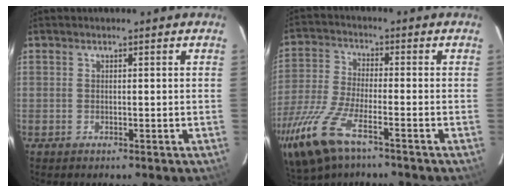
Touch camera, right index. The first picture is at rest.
{"total": 15.3, "force": [-9.1, 5.4, 11.1], "torque": [-0.254, -0.040, -0.183]}